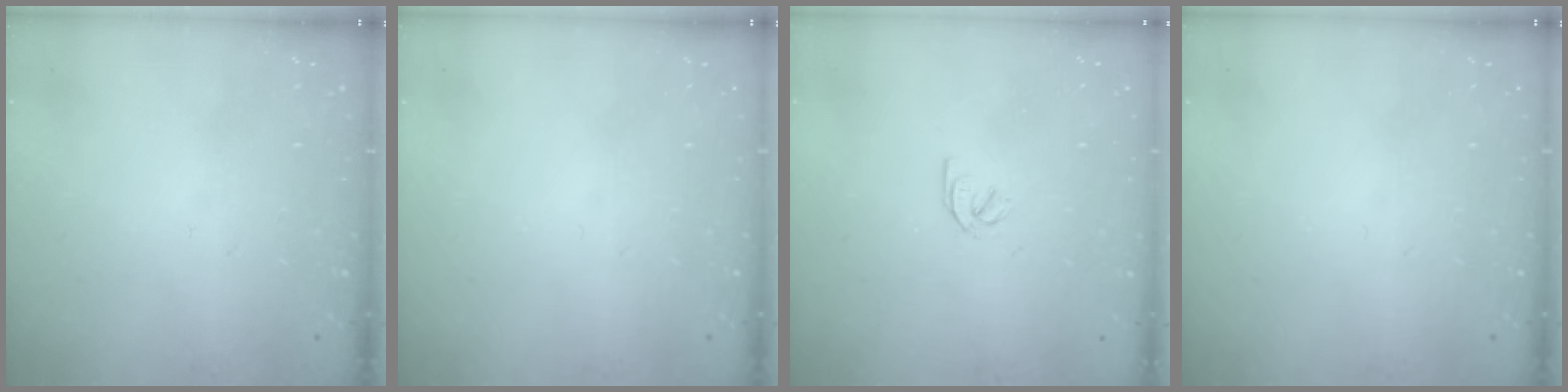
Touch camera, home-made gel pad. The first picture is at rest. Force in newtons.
{"total": 0.0}
{"total": 2.0, "press": 2.0, "slide": 0.3}
{"total": 0.0}